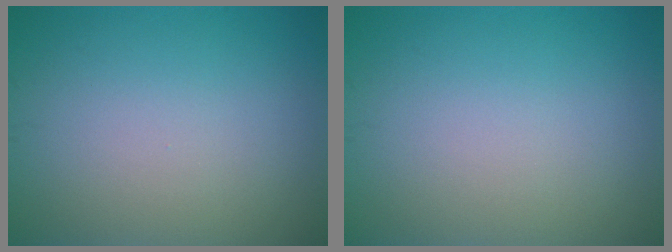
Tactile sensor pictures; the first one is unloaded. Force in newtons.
{"total": 0.0}